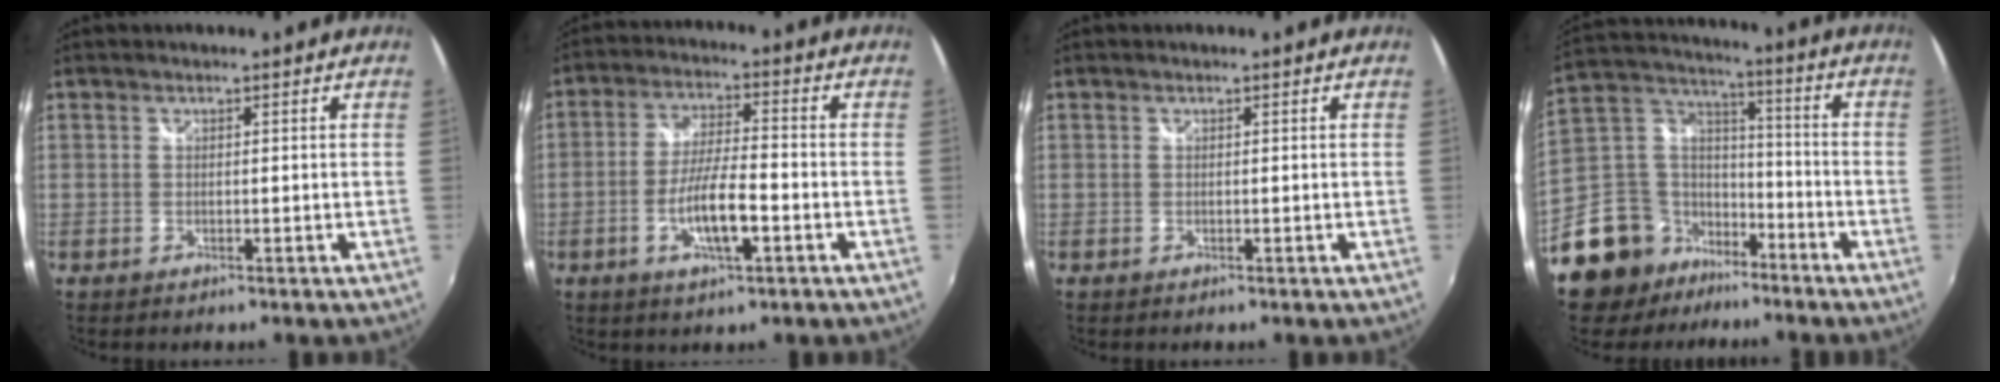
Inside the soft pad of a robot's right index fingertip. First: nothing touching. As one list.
[{"total": 9.0, "force": [-3.4, 1.8, 8.1], "torque": [-0.159, -0.005, -0.061]}, {"total": 0.0}, {"total": 15.3, "force": [-11.0, 10.0, 3.8], "torque": [-0.117, 0.050, -0.187]}]